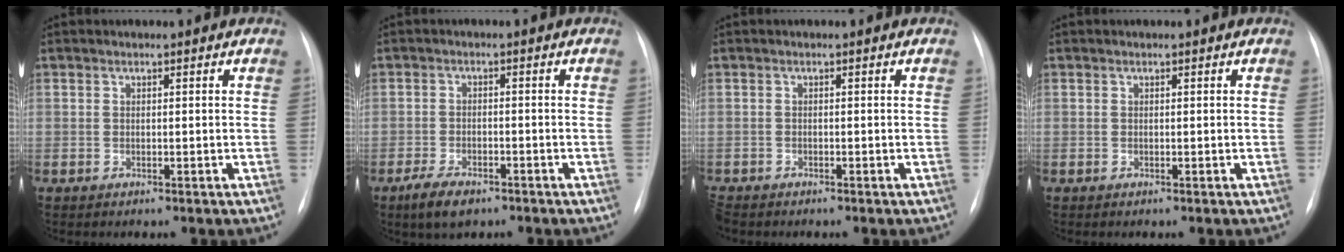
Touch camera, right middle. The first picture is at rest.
{"total": 4.9, "force": [-3.4, 2.0, 3.0], "torque": [-0.063, -0.005, -0.055]}
{"total": 2.1, "force": [-1.9, 0.8, 0.5], "torque": [-0.008, -0.005, -0.031]}
{"total": 0.0}